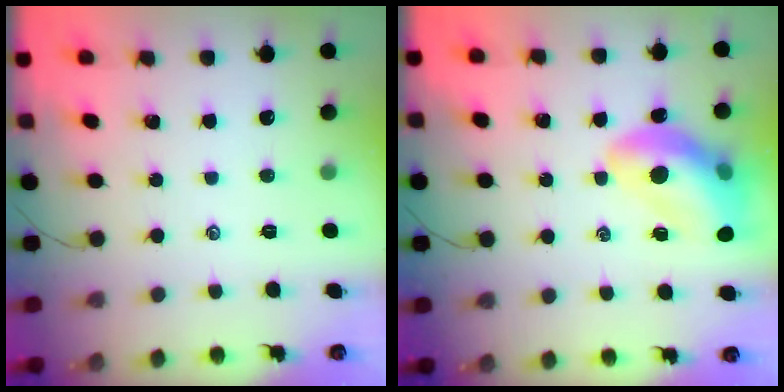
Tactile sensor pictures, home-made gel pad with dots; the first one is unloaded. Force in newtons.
{"total": 15.7, "press": 15.2, "slide": 3.9}